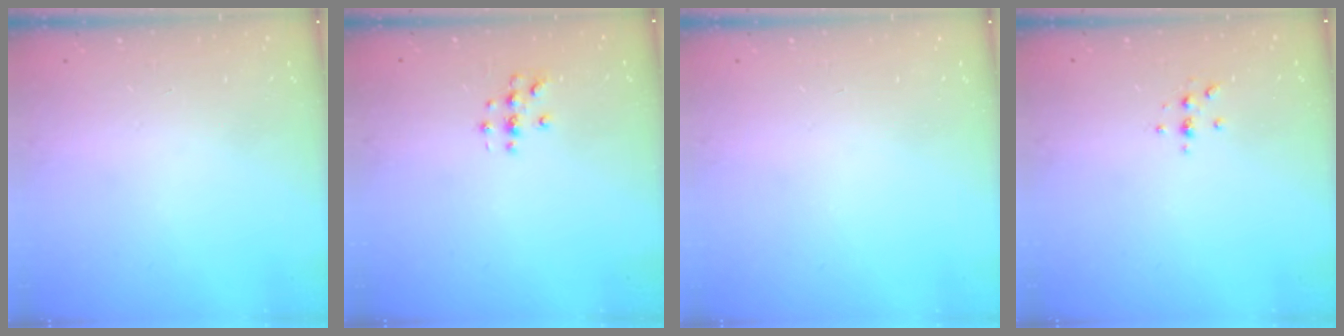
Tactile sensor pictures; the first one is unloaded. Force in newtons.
{"total": 3.2, "press": 3.2, "slide": 0.3}
{"total": 0.0}
{"total": 2.4, "press": 2.4, "slide": 0.3}